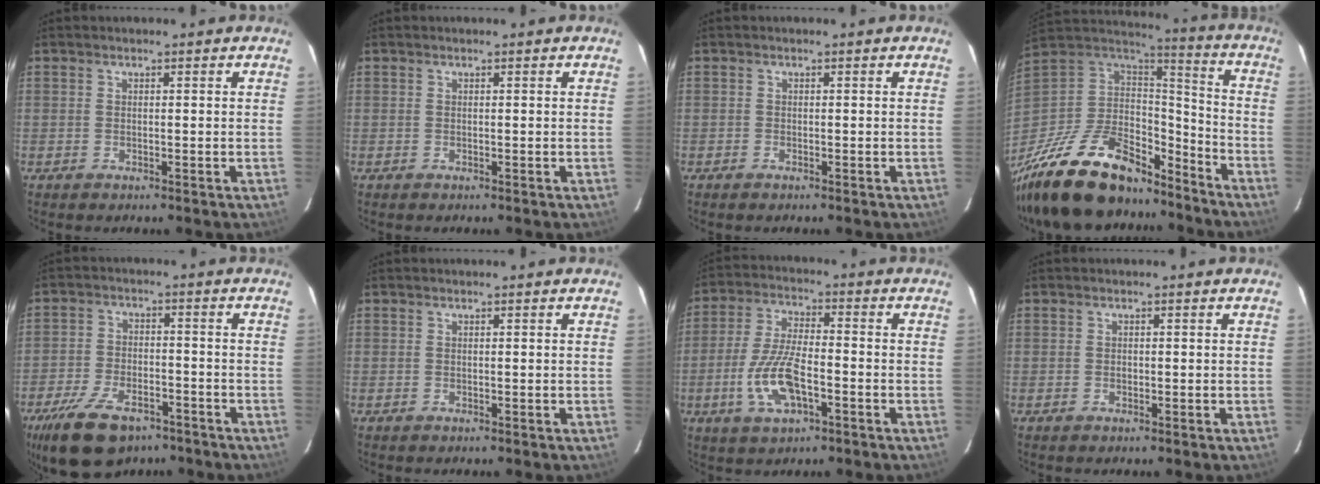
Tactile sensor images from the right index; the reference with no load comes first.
{"total": 0.0}
{"total": 0.6, "force": [-0.5, 0.3, 0.1], "torque": [-0.004, 0.001, -0.010]}
{"total": 29.8, "force": [-21.2, 13.4, 16.2], "torque": [-0.338, -0.008, -0.336]}
{"total": 15.1, "force": [-10.1, 7.7, 8.2], "torque": [-0.188, -0.010, -0.170]}
{"total": 0.0}
{"total": 10.9, "force": [-3.9, 4.0, 9.4], "torque": [-0.197, -0.001, -0.072]}
{"total": 0.5, "force": [-0.2, 0.4, 0.3], "torque": [-0.002, 0.002, -0.003]}